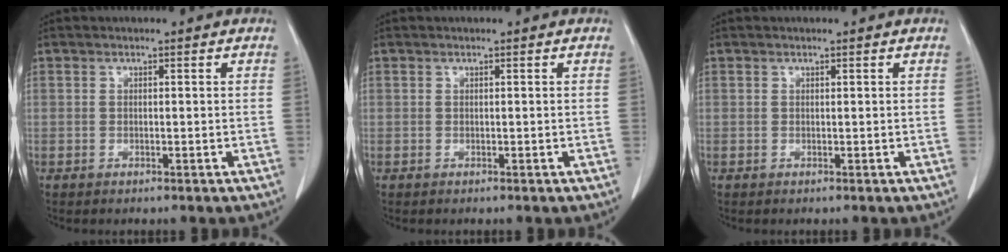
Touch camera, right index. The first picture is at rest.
{"total": 0.0}
{"total": 0.0}